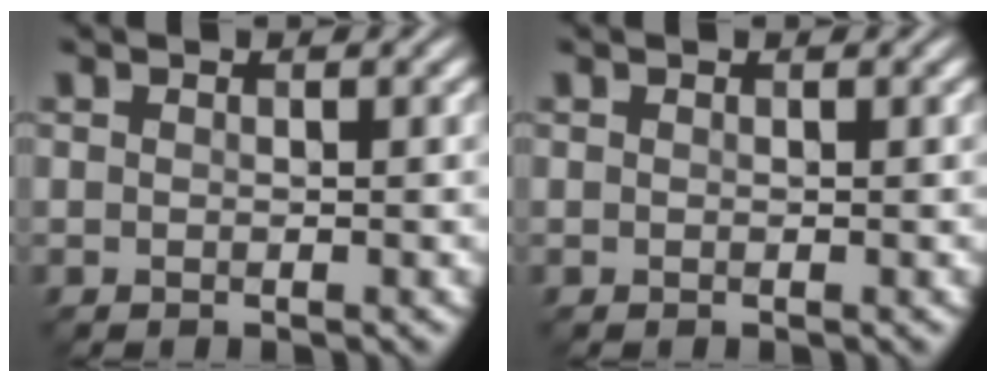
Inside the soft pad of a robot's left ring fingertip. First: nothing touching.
{"total": 0.0}